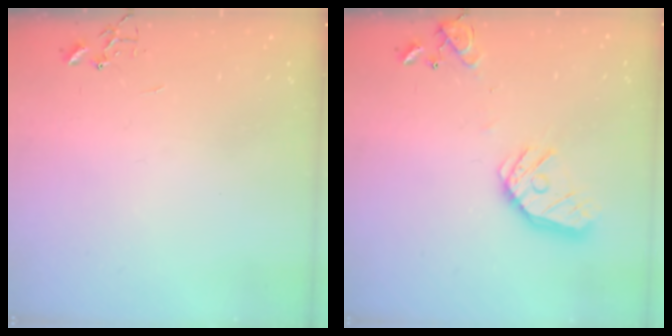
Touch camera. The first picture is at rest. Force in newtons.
{"total": 15.8, "press": 15.5, "slide": 2.5}